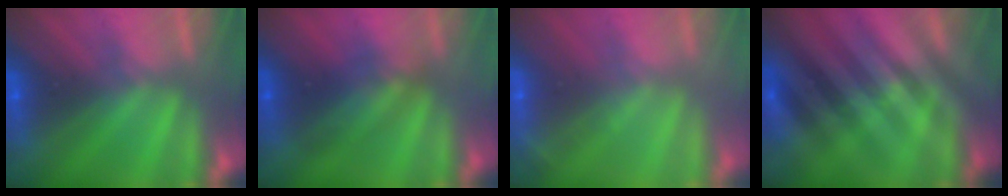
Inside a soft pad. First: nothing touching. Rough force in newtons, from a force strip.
{"total": 2.7}
{"total": 1.8}
{"total": 2.6}